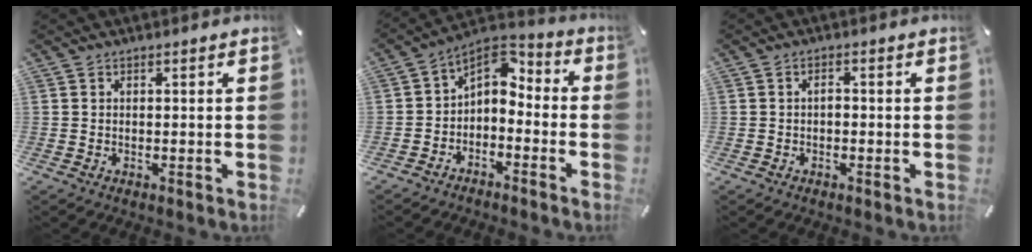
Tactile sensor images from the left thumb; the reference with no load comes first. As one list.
[{"total": 5.3, "force": [-0.8, 4.4, 2.8], "torque": [-0.043, 0.008, -0.018]}, {"total": 1.5, "force": [-0.3, 0.8, 1.2], "torque": [-0.023, 0.004, -0.008]}]